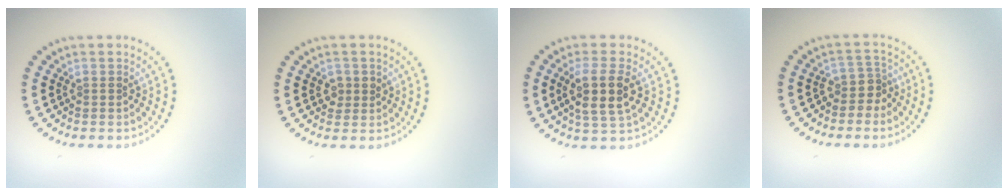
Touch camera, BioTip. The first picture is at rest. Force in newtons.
{"total": 1.5, "press": 1.5, "slide": 0.3}
{"total": 3.8, "press": 3.5, "slide": 1.5}
{"total": 2.2, "press": 1.6, "slide": 1.5}